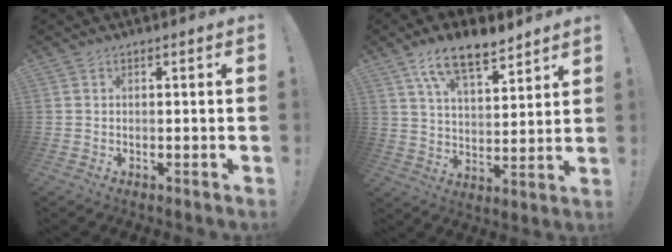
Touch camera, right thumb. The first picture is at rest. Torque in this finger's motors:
{"motor_torque": [0.26, 0.30, 0.19, 0.19, 0.15]}